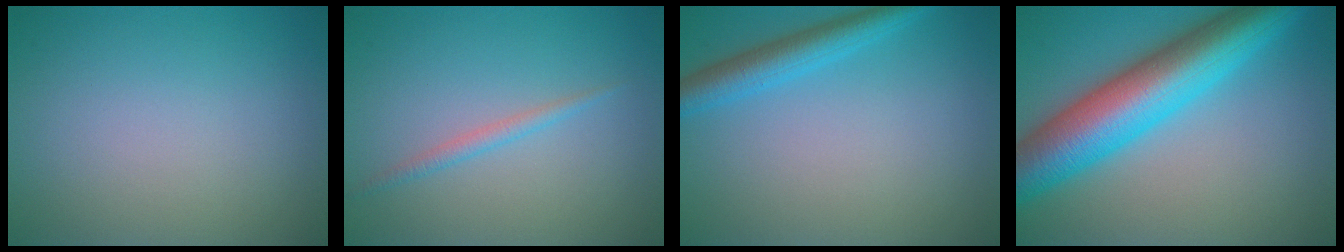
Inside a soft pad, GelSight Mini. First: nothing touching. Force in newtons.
{"total": 1.2, "press": 1.2, "slide": 0.0}
{"total": 3.5, "press": 3.5, "slide": 0.2}
{"total": 11.1, "press": 11.1, "slide": 0.1}